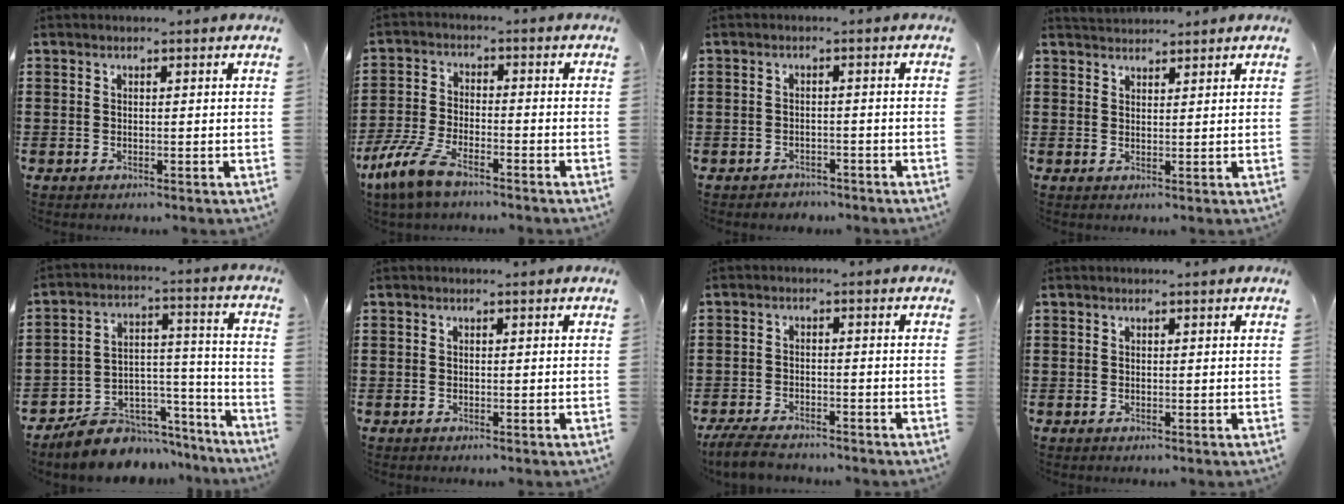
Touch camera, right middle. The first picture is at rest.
{"total": 7.5, "force": [-5.6, 2.2, 4.4], "torque": [-0.117, -0.006, -0.114]}
{"total": 1.7, "force": [-1.6, 0.5, -0.2], "torque": [-0.003, 0.002, -0.037]}
{"total": 2.2, "force": [2.2, 0.3, -0.2], "torque": [-0.004, -0.001, 0.044]}
{"total": 7.3, "force": [-6.5, 3.4, 0.2], "torque": [-0.008, 0.018, -0.120]}
{"total": 0.0}
{"total": 4.3, "force": [-4.0, 0.8, 1.3], "torque": [-0.035, -0.001, -0.083]}
{"total": 0.0}